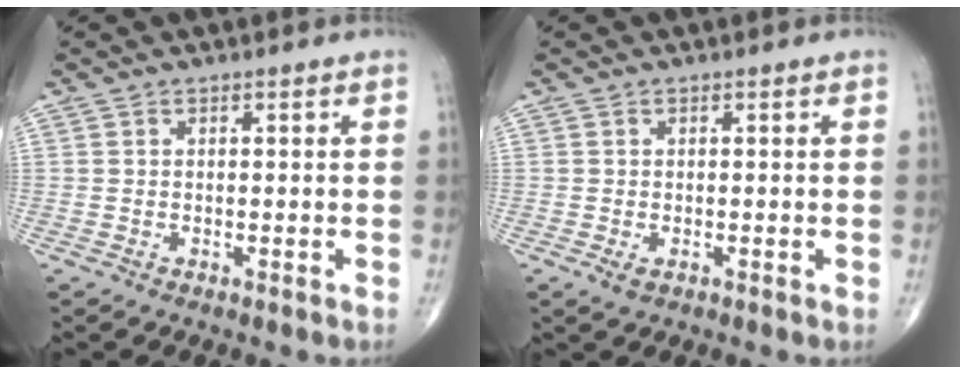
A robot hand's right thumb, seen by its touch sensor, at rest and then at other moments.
{"total": 1.4, "force": [-0.4, 0.8, 1.0], "torque": [-0.020, -0.004, -0.006]}